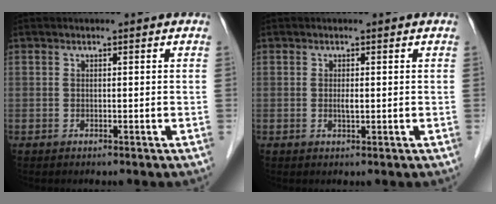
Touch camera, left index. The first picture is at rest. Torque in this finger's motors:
{"motor_torque": [0.22, 0.10, -0.04, 0.00]}